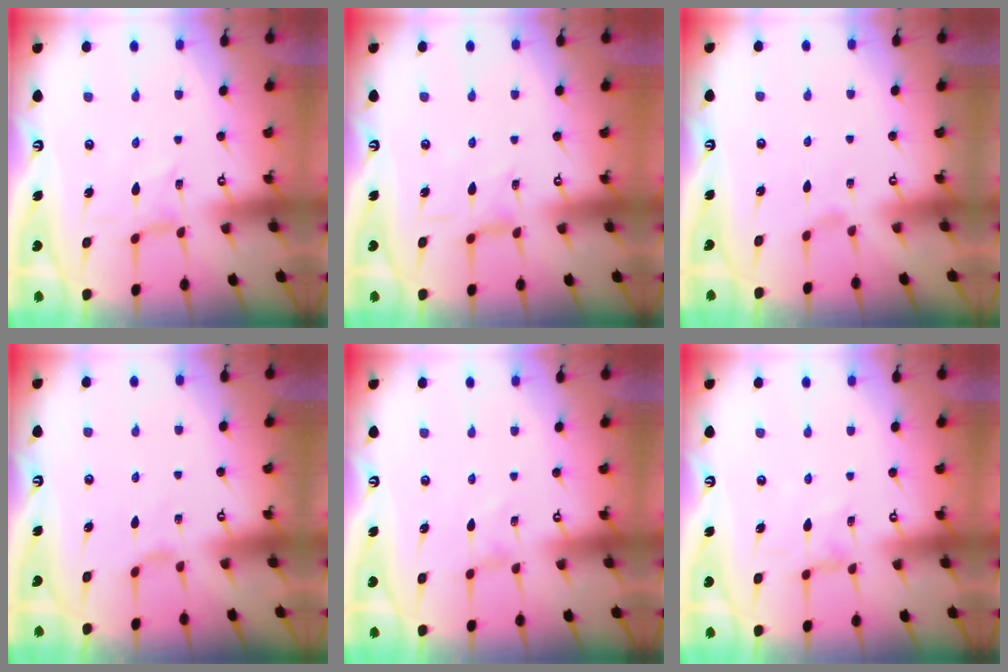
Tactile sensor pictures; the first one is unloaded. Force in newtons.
{"total": 1.7, "press": 1.7, "slide": 0.4}
{"total": 1.8, "press": 1.8, "slide": 0.4}
{"total": 1.4, "press": 1.3, "slide": 0.5}
{"total": 0.0}
{"total": 1.6, "press": 1.5, "slide": 0.4}